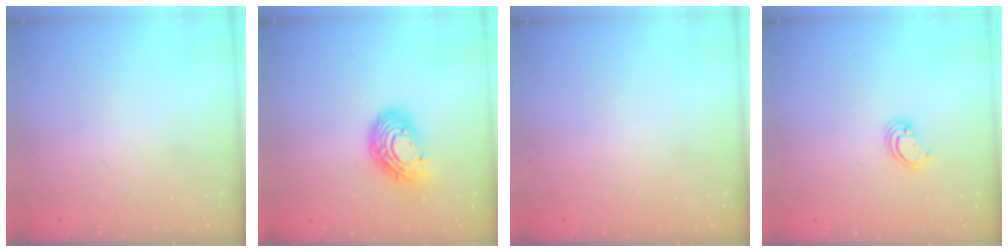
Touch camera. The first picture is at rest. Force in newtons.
{"total": 12.6, "press": 12.6, "slide": 1.2}
{"total": 0.0}
{"total": 3.8, "press": 3.8, "slide": 0.2}